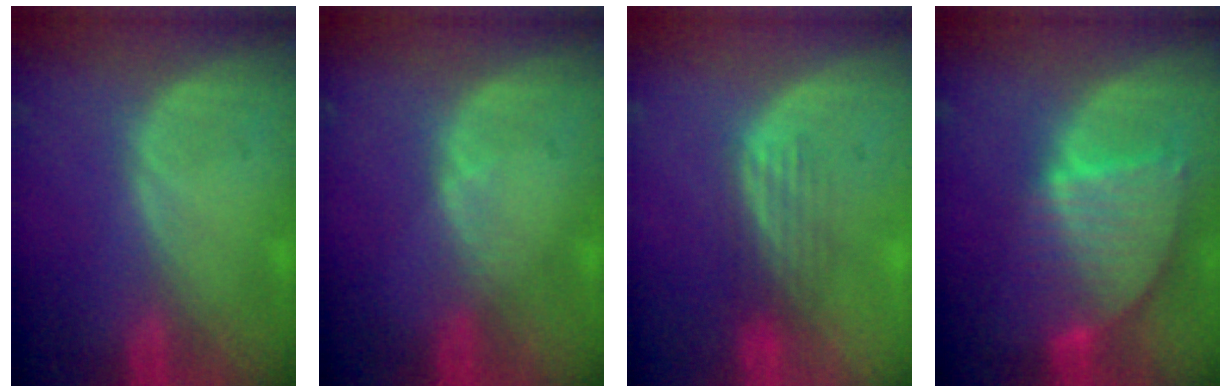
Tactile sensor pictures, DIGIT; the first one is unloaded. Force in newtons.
{"total": 1.1, "press": 1.1, "slide": 0.2}
{"total": 3.4, "press": 3.4, "slide": 0.2}
{"total": 9.1, "press": 7.7, "slide": 4.8}